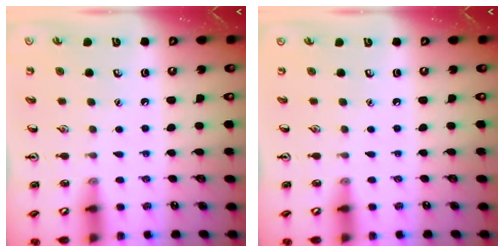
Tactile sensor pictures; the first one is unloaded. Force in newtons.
{"total": 0.0}